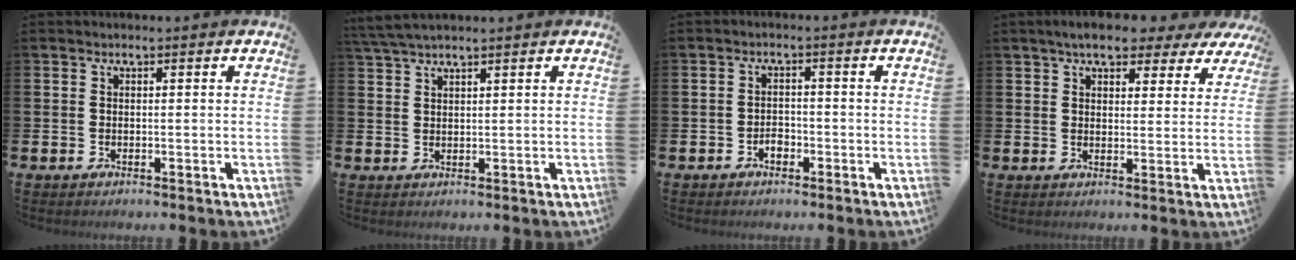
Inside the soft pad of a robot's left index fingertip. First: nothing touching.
{"total": 3.0, "force": [2.7, 0.4, 1.3], "torque": [-0.033, -0.001, 0.051]}
{"total": 1.8, "force": [-1.0, 1.2, 0.8], "torque": [-0.015, 0.001, -0.023]}
{"total": 5.8, "force": [4.9, 2.0, 2.4], "torque": [-0.043, -0.018, 0.082]}